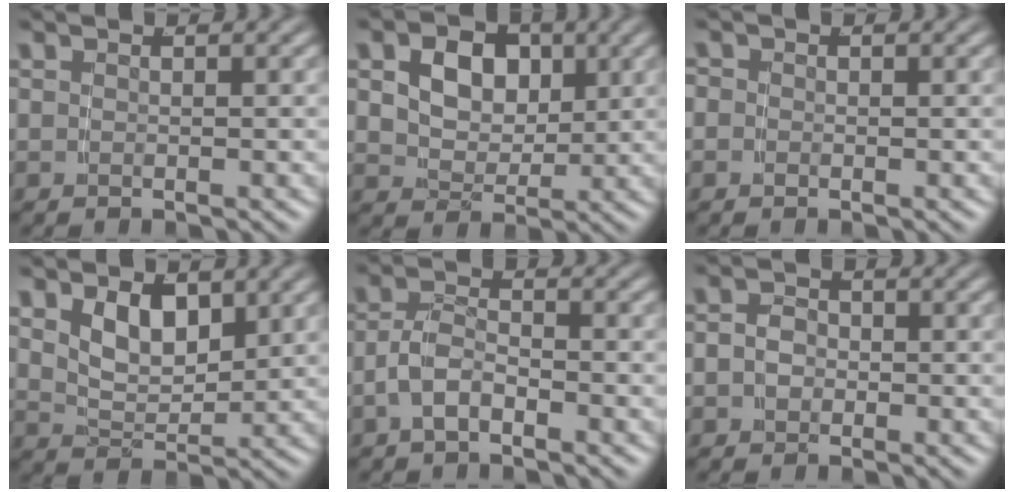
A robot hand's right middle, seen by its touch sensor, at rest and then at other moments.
{"total": 6.5, "force": [1.8, 4.9, 3.9], "torque": [-0.076, -0.014, 0.035]}
{"total": 1.1, "force": [-0.3, 1.0, 0.2], "torque": [-0.008, -0.002, -0.010]}
{"total": 4.3, "force": [1.8, 2.4, 3.1], "torque": [-0.058, -0.014, 0.038]}
{"total": 3.0, "force": [-1.8, 1.6, 1.9], "torque": [-0.042, -0.007, -0.029]}
{"total": 2.6, "force": [-0.6, 2.3, 1.1], "torque": [-0.033, -0.015, -0.007]}